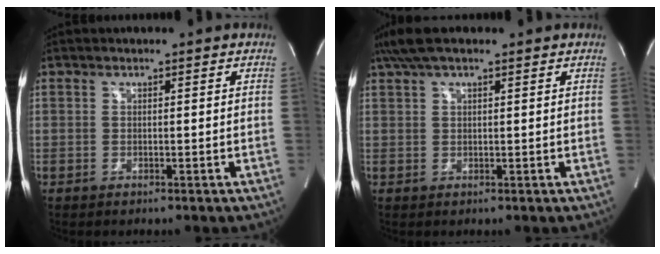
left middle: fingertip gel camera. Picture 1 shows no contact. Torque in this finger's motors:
{"motor_torque": [0.58, -0.30, 0.02, 0.06]}